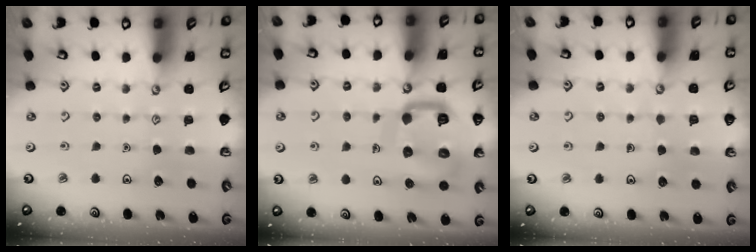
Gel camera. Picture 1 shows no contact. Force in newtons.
{"total": 16.6, "press": 16.5, "slide": 1.6}
{"total": 3.0, "press": 3.0, "slide": 0.2}